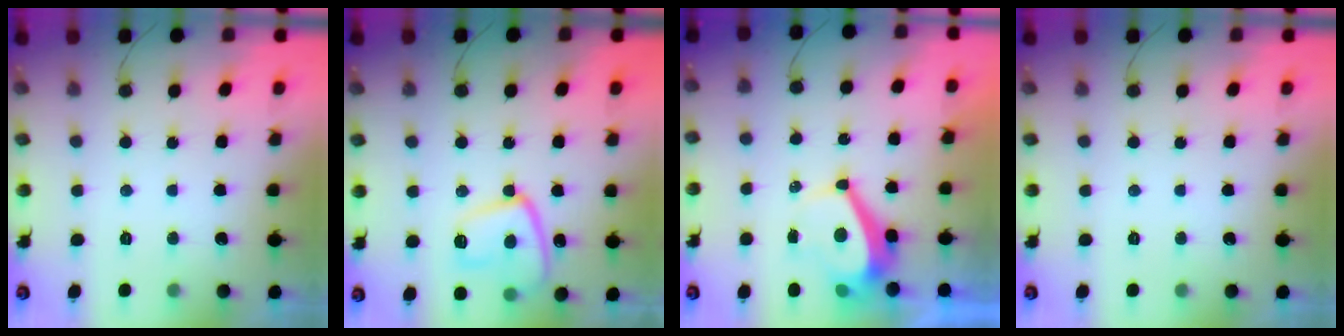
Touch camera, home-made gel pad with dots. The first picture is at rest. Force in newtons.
{"total": 13.1, "press": 13.1, "slide": 1.2}
{"total": 6.0, "press": 6.0, "slide": 0.4}
{"total": 0.0}